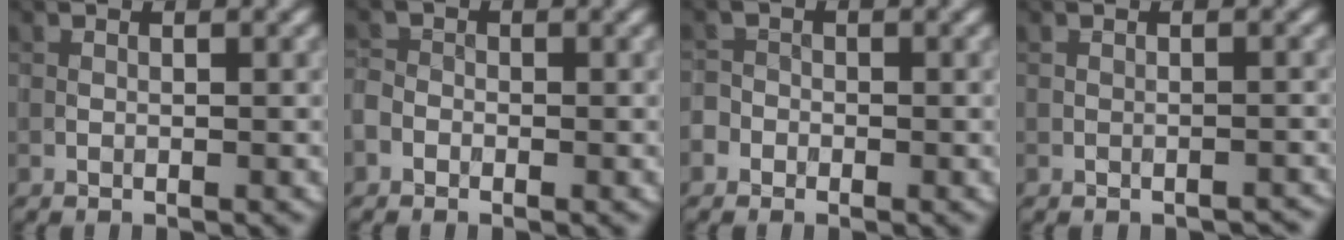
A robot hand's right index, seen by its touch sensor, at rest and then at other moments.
{"total": 1.4, "force": [-0.7, 1.1, 0.4], "torque": [0.000, 0.001, -0.020]}
{"total": 1.9, "force": [-1.0, 1.5, 0.2], "torque": [0.012, 0.006, -0.024]}
{"total": 1.0, "force": [-1.0, 0.3, 0.1], "torque": [0.003, 0.004, -0.013]}